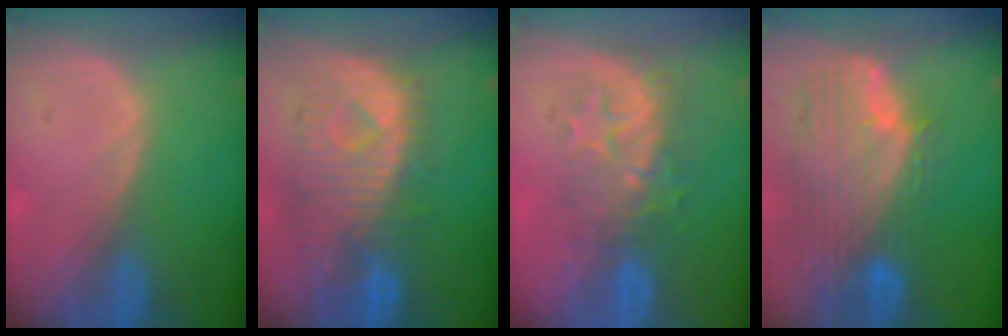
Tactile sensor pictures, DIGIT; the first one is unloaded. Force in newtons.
{"total": 10.9, "press": 9.6, "slide": 5.0}
{"total": 8.5, "press": 7.9, "slide": 3.2}
{"total": 11.7, "press": 10.0, "slide": 6.1}